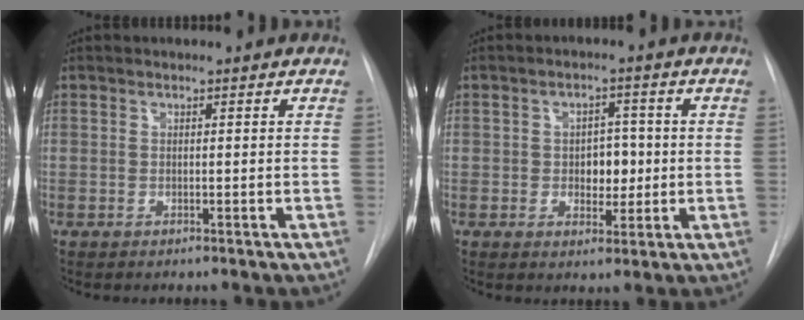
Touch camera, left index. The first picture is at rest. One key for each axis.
{"total": 4.5, "fx": -0.6, "fy": 3.0, "fz": 3.3, "tx": -0.038, "ty": 0.001, "tz": -0.005}